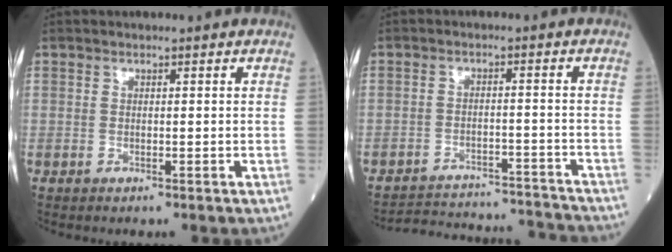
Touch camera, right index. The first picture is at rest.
{"total": 16.1, "force": [-15.7, 1.6, 3.0], "torque": [-0.058, 0.007, -0.210]}